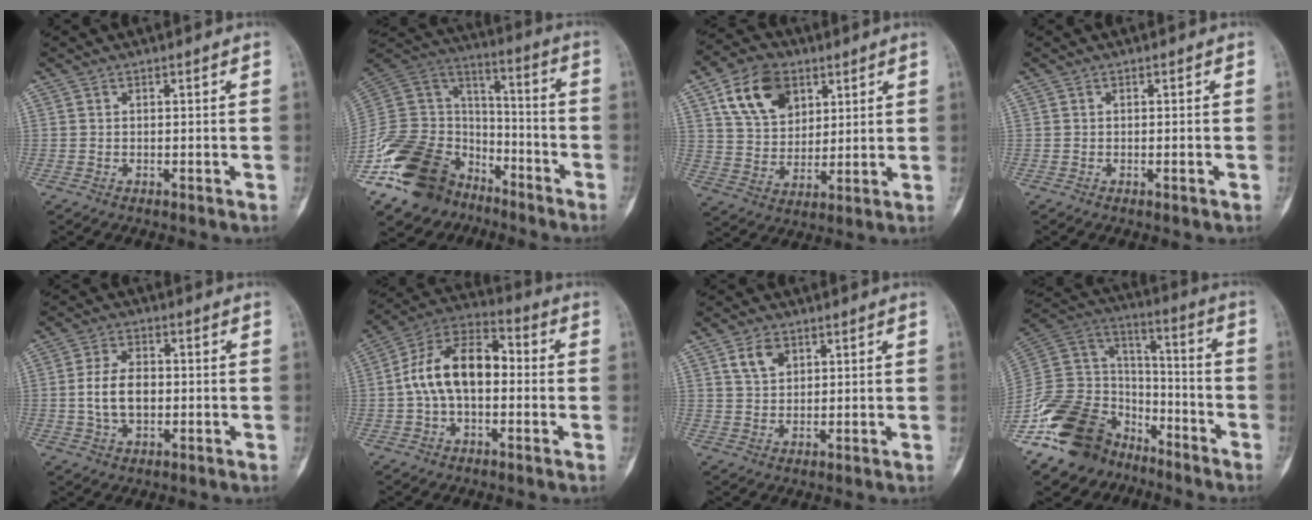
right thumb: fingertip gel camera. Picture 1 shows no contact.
{"total": 28.3, "force": [-17.2, 18.0, 13.6], "torque": [-0.299, 0.071, -0.303]}
{"total": 13.3, "force": [6.1, 9.1, 7.6], "torque": [-0.104, -0.018, 0.114]}
{"total": 0.8, "force": [-0.3, 0.1, 0.7], "torque": [-0.010, 0.001, -0.001]}
{"total": 7.8, "force": [-0.3, 4.9, 6.0], "torque": [-0.110, 0.008, -0.005]}
{"total": 14.8, "force": [-0.2, 8.8, 11.9], "torque": [-0.197, 0.045, -0.017]}
{"total": 4.6, "force": [2.3, 3.0, 2.6], "torque": [-0.034, -0.010, 0.046]}
{"total": 27.1, "force": [-17.3, 16.9, 12.4], "torque": [-0.260, 0.077, -0.306]}